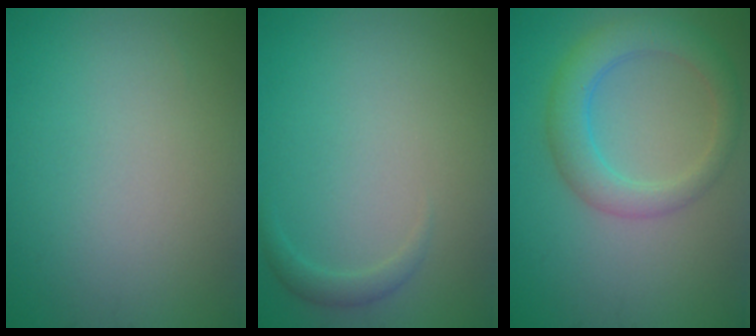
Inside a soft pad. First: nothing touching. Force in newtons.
{"total": 1.2, "press": 1.2, "slide": 0.1}
{"total": 4.2, "press": 4.2, "slide": 0.1}